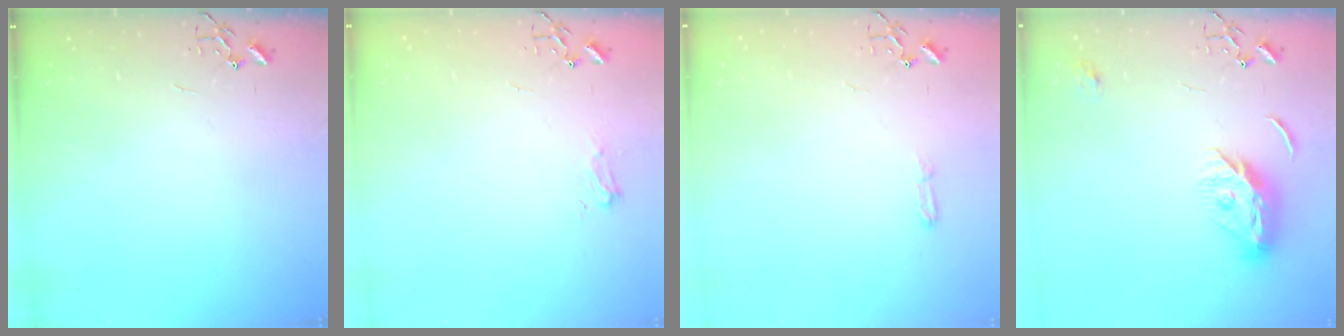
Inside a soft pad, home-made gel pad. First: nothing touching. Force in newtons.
{"total": 6.6, "press": 6.6, "slide": 0.5}
{"total": 3.8, "press": 3.8, "slide": 0.5}
{"total": 11.3, "press": 11.3, "slide": 0.7}